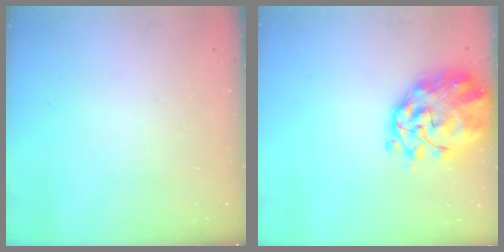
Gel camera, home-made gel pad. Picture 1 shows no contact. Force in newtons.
{"total": 4.4, "press": 4.0, "slide": 1.9}